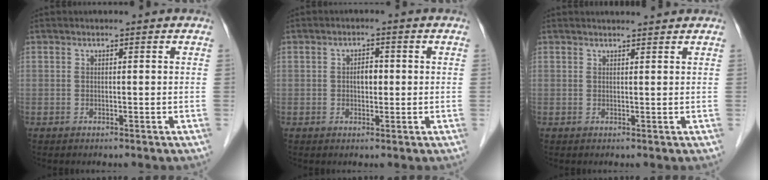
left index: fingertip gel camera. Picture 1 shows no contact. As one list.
[{"total": 2.2, "force": [0.0, 1.3, 1.8], "torque": [-0.030, 0.005, 0.000]}, {"total": 3.0, "force": [2.9, 0.0, 0.7], "torque": [-0.012, 0.014, 0.039]}]